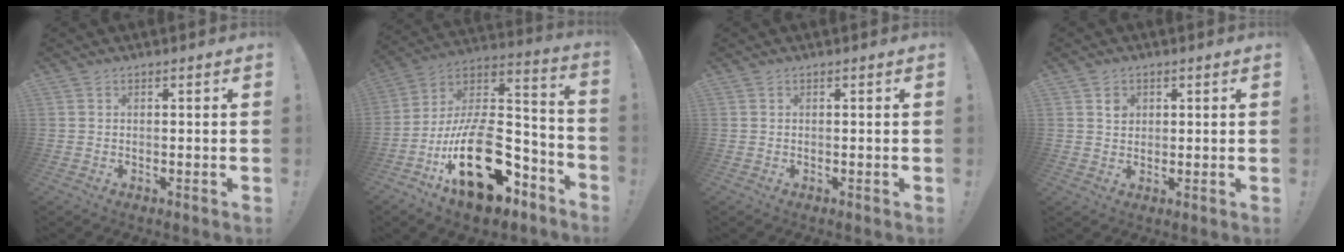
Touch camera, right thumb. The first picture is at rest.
{"total": 25.6, "force": [-9.6, 13.5, 19.6], "torque": [-0.326, 0.059, -0.151]}
{"total": 0.0}
{"total": 2.8, "force": [1.1, 2.5, 0.6], "torque": [0.010, -0.008, 0.014]}